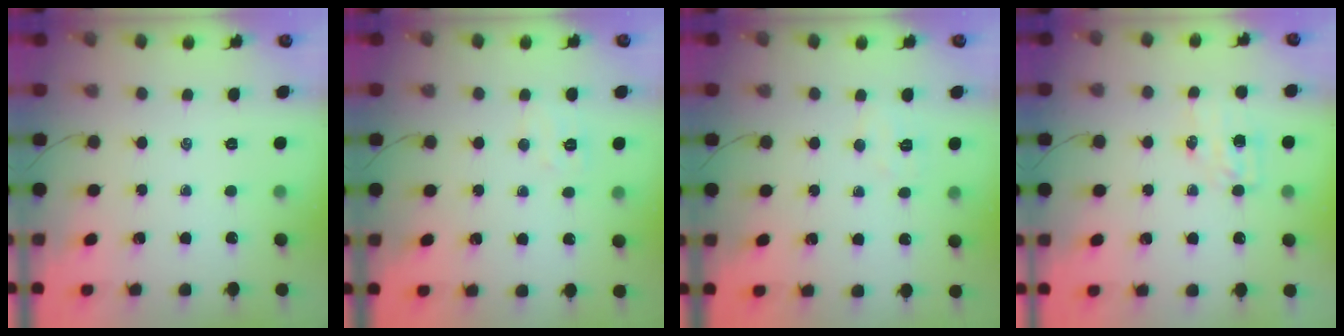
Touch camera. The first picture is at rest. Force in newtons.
{"total": 4.6, "press": 4.5, "slide": 1.0}
{"total": 4.3, "press": 4.2, "slide": 0.9}
{"total": 4.7, "press": 4.7, "slide": 0.5}